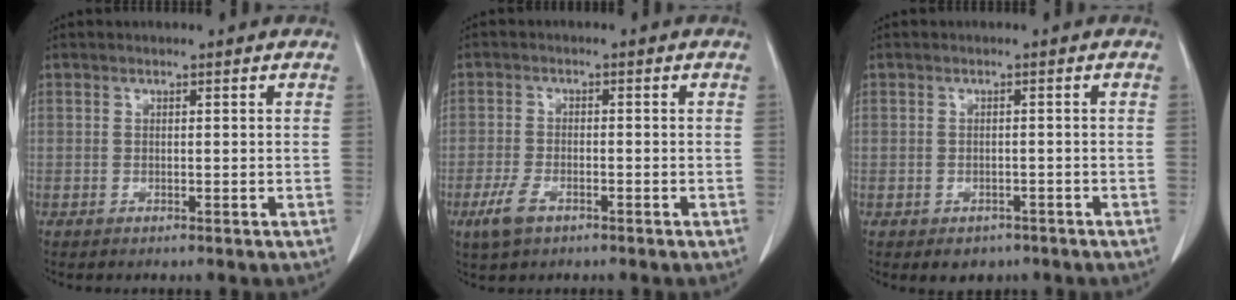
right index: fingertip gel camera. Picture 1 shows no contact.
{"total": 4.1, "force": [-2.3, 1.9, 2.8], "torque": [-0.062, -0.003, -0.041]}
{"total": 2.9, "force": [-1.8, 2.2, 0.6], "torque": [0.000, 0.007, -0.018]}